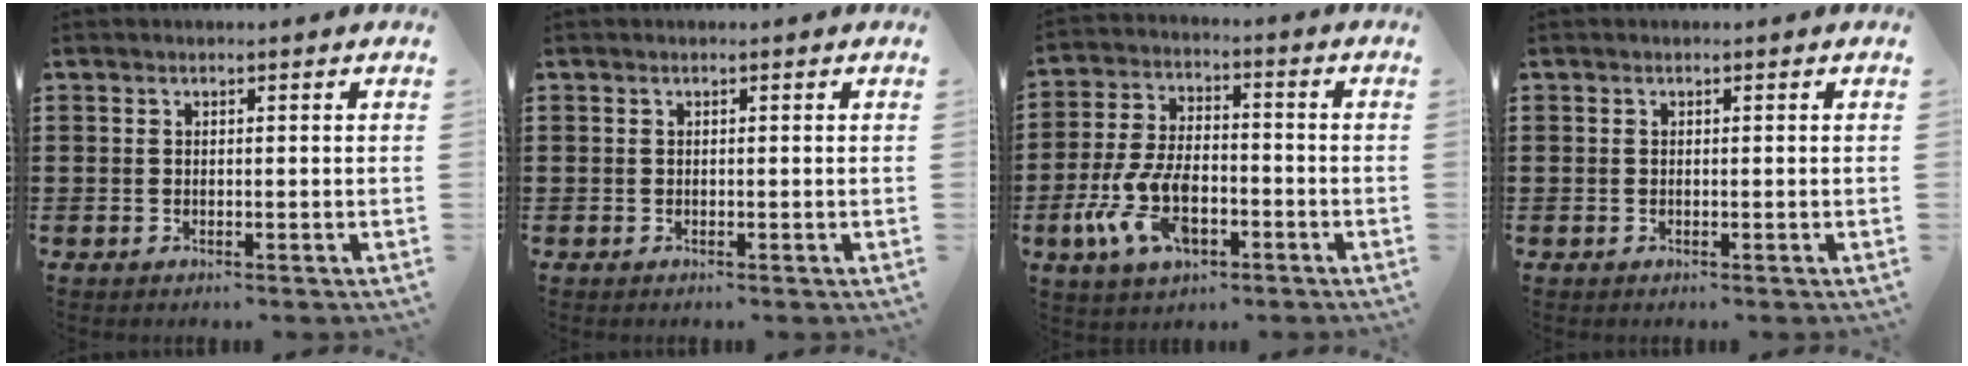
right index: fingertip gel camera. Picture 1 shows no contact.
{"total": 0.0}
{"total": 10.3, "force": [-3.9, 5.3, 8.0], "torque": [-0.193, -0.007, -0.075]}
{"total": 0.0}